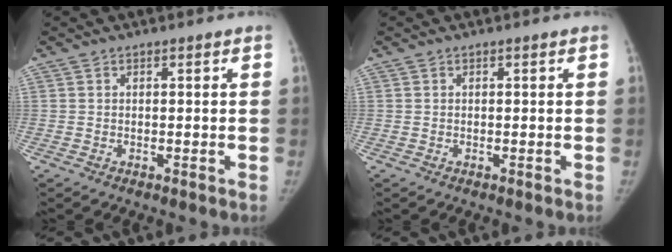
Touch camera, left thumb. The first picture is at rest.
{"total": 0.0}